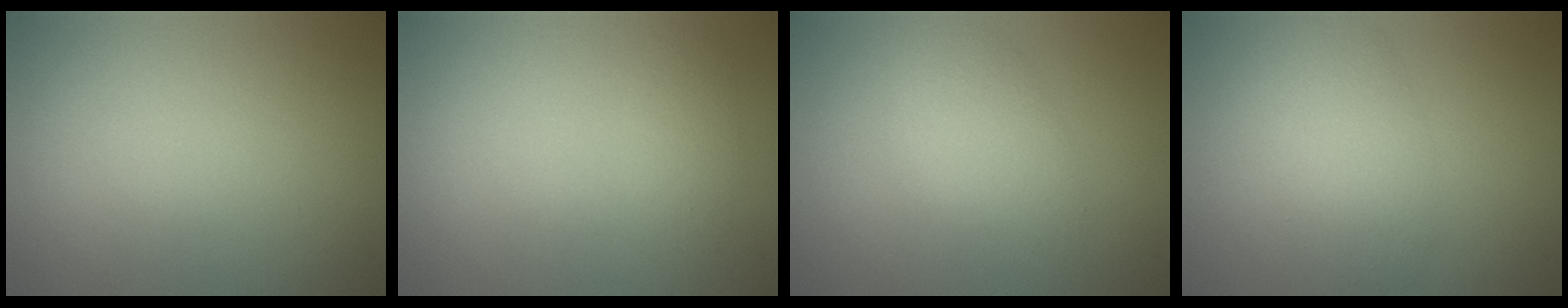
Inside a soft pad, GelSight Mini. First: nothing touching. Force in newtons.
{"total": 1.2, "press": 1.2, "slide": 0.1}
{"total": 2.7, "press": 2.7, "slide": 0.0}
{"total": 3.8, "press": 3.8, "slide": 0.2}